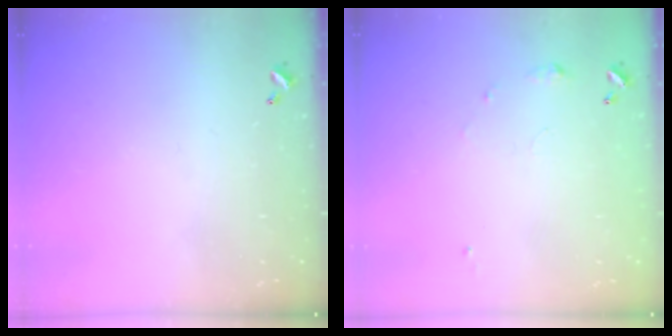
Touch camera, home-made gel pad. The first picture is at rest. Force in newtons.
{"total": 5.9, "press": 5.9, "slide": 0.8}